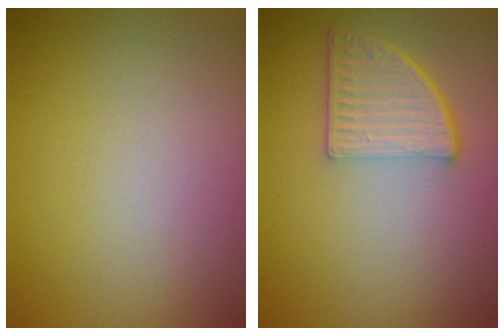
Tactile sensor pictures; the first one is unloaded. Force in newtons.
{"total": 4.5, "press": 3.4, "slide": 3.0}